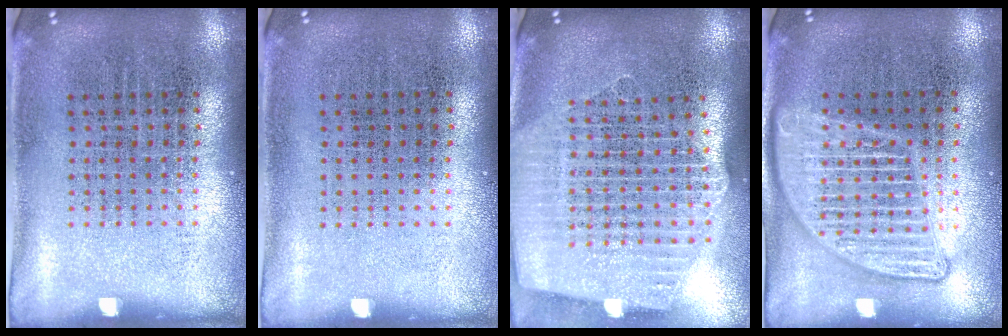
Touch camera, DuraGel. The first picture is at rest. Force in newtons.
{"total": 0.0}
{"total": 2.5, "press": 2.1, "slide": 1.3}
{"total": 2.7, "press": 2.7, "slide": 0.2}